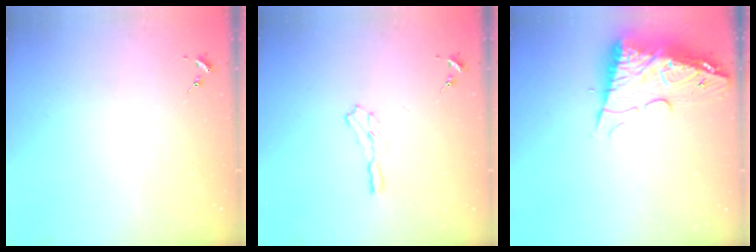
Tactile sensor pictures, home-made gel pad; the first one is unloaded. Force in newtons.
{"total": 3.9, "press": 3.8, "slide": 0.4}
{"total": 13.1, "press": 13.1, "slide": 1.3}